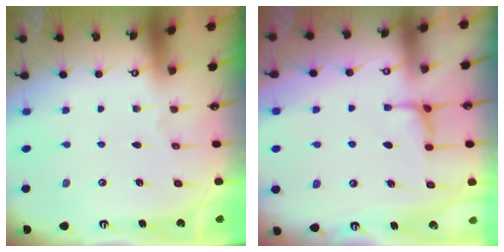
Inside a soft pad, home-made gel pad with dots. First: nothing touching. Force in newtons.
{"total": 1.2, "press": 1.0, "slide": 0.7}